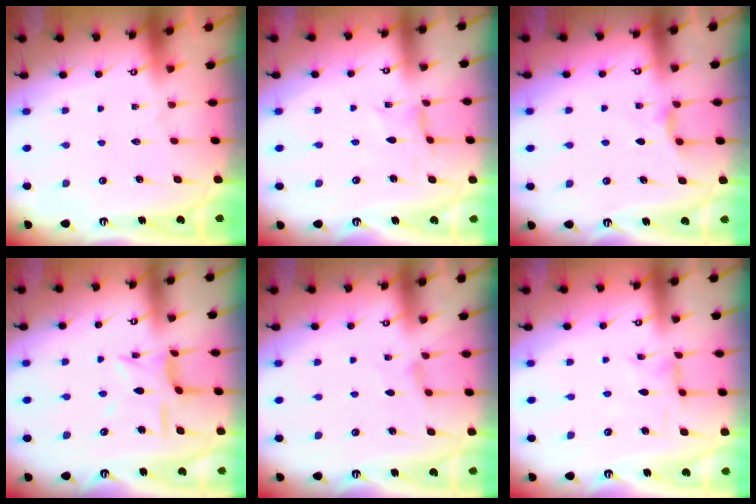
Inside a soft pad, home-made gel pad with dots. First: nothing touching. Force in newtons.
{"total": 0.0}
{"total": 3.5, "press": 3.4, "slide": 0.6}
{"total": 7.5, "press": 7.5, "slide": 0.7}
{"total": 2.9, "press": 2.8, "slide": 0.5}
{"total": 1.7, "press": 1.7, "slide": 0.2}